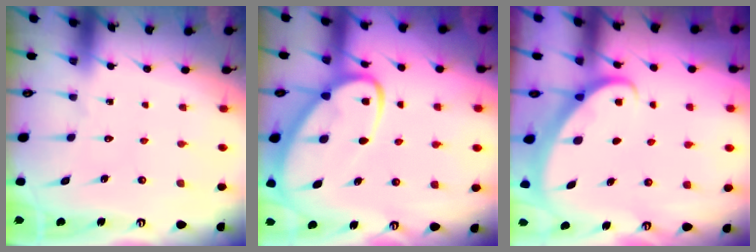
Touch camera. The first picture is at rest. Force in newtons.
{"total": 10.1, "press": 10.1, "slide": 1.0}
{"total": 2.7, "press": 2.7, "slide": 0.2}